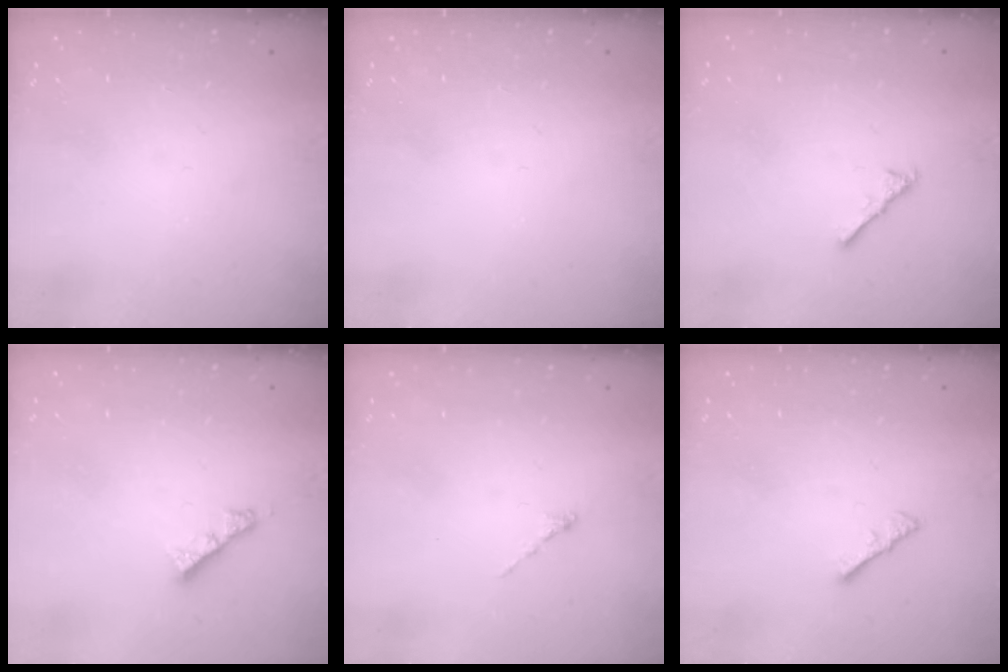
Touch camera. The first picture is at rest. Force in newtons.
{"total": 0.0}
{"total": 3.4, "press": 3.4, "slide": 0.6}
{"total": 4.1, "press": 4.0, "slide": 0.3}
{"total": 0.0}
{"total": 1.1, "press": 1.1, "slide": 0.4}